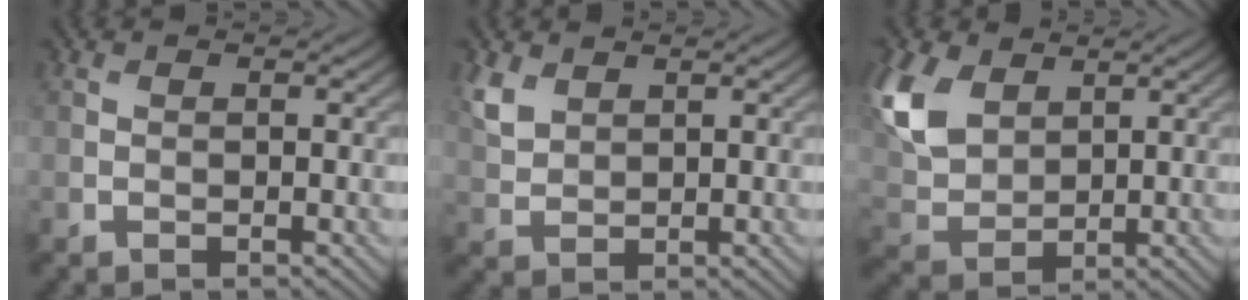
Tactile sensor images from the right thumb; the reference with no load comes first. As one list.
[{"total": 3.3, "force": [2.1, 1.9, 1.7], "torque": [-0.046, 0.000, 0.048]}, {"total": 9.8, "force": [4.2, 6.2, 6.3], "torque": [-0.189, 0.017, 0.088]}]